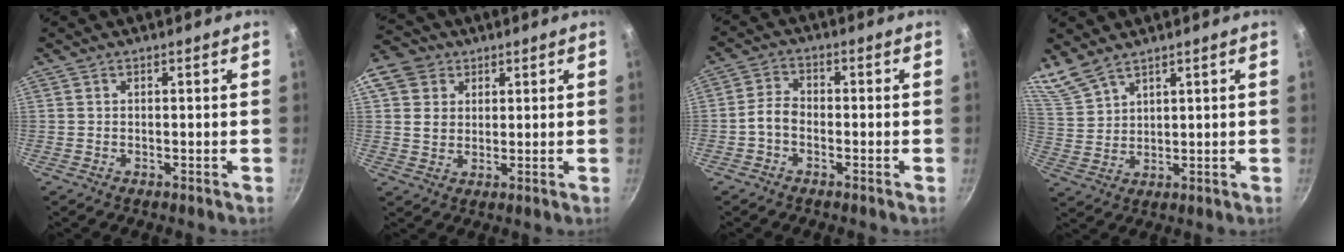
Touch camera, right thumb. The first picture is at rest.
{"total": 9.0, "force": [3.6, 7.4, 3.6], "torque": [-0.050, 0.001, 0.057]}
{"total": 3.7, "force": [-1.6, 2.3, 2.4], "torque": [-0.048, 0.025, -0.040]}
{"total": 7.2, "force": [6.2, 2.5, 2.7], "torque": [-0.048, -0.021, 0.138]}